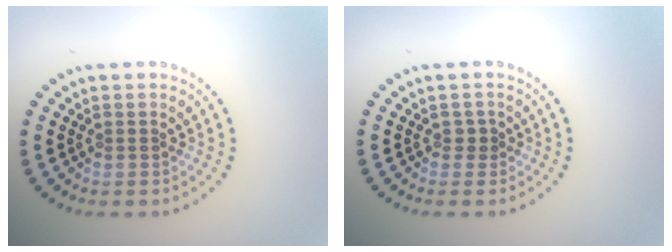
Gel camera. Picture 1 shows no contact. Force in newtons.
{"total": 0.6, "press": 0.6, "slide": 0.2}